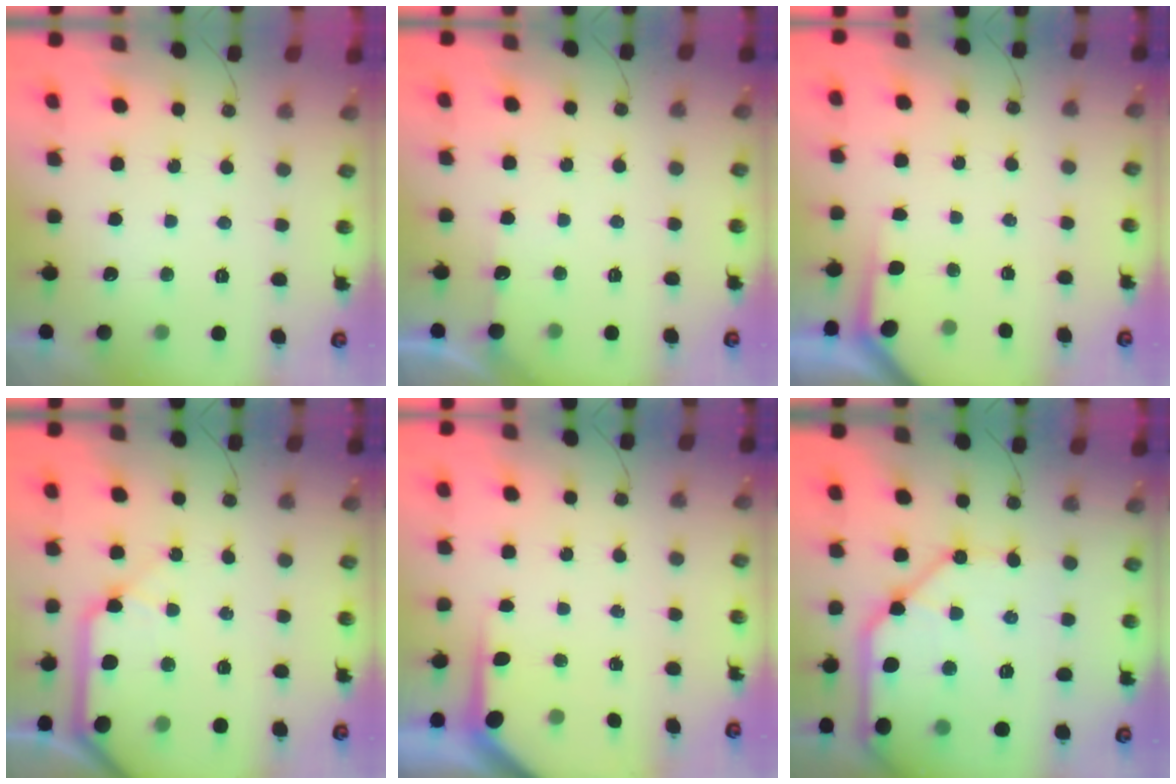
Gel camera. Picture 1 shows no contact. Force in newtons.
{"total": 2.9, "press": 2.8, "slide": 0.4}
{"total": 1.8, "press": 1.8, "slide": 0.3}
{"total": 12.5, "press": 12.3, "slide": 1.8}
{"total": 3.6, "press": 3.6, "slide": 0.4}
{"total": 17.7, "press": 17.6, "slide": 1.9}